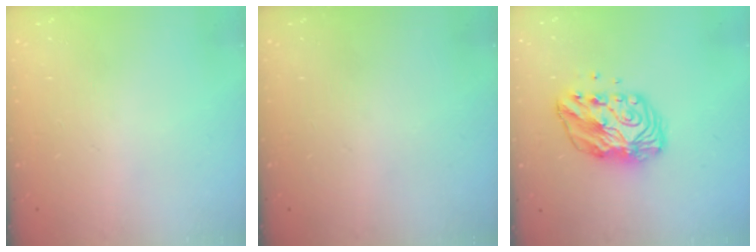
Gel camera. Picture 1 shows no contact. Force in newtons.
{"total": 0.0}
{"total": 11.2, "press": 11.2, "slide": 0.9}